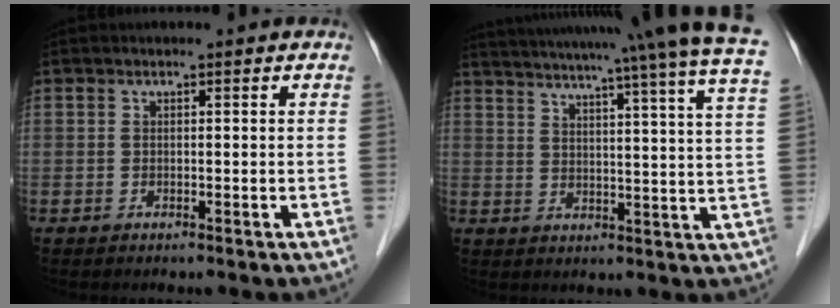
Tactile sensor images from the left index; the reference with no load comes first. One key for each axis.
{"total": 31.1, "fx": 27.6, "fy": -0.9, "fz": 14.3, "tx": -0.223, "ty": -0.062, "tz": 0.337}